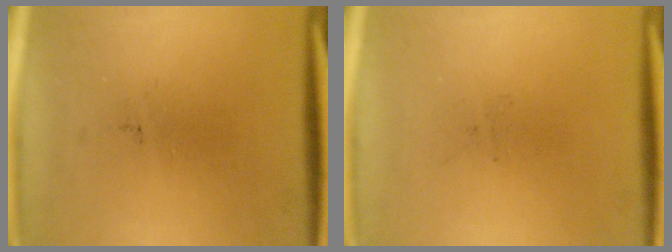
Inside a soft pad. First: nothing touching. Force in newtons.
{"total": 0.0}